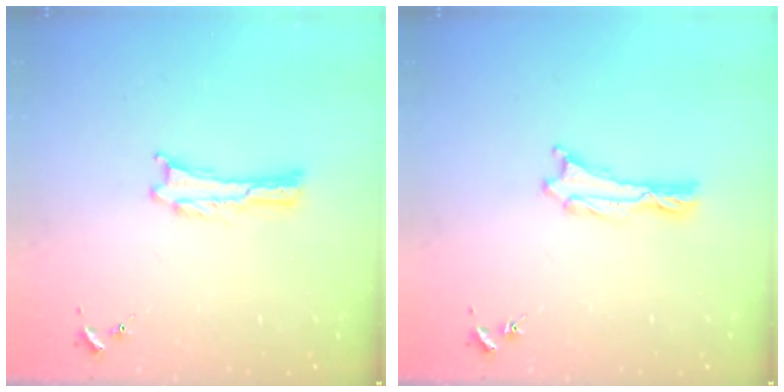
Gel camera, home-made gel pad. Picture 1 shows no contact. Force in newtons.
{"total": 0.6, "press": 0.6, "slide": 0.1}